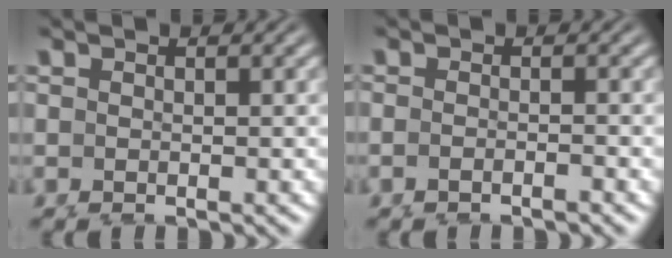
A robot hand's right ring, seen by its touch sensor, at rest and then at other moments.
{"total": 1.1, "force": [-0.8, 0.0, 0.7], "torque": [-0.011, 0.000, -0.013]}